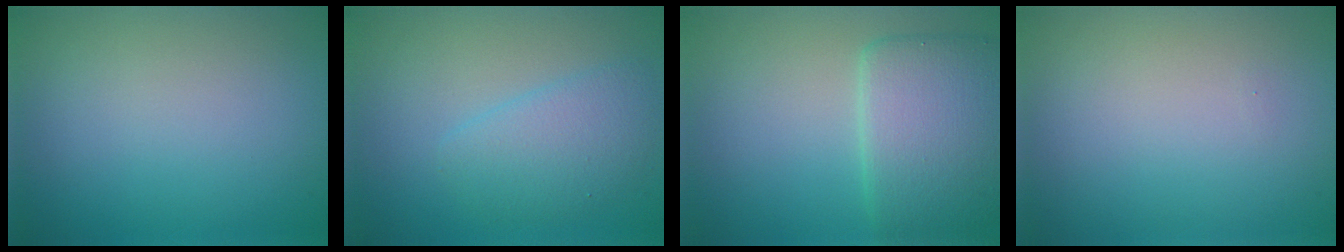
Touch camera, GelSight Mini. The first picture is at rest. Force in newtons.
{"total": 3.3, "press": 3.3, "slide": 0.1}
{"total": 5.9, "press": 5.9, "slide": 0.2}
{"total": 0.0}